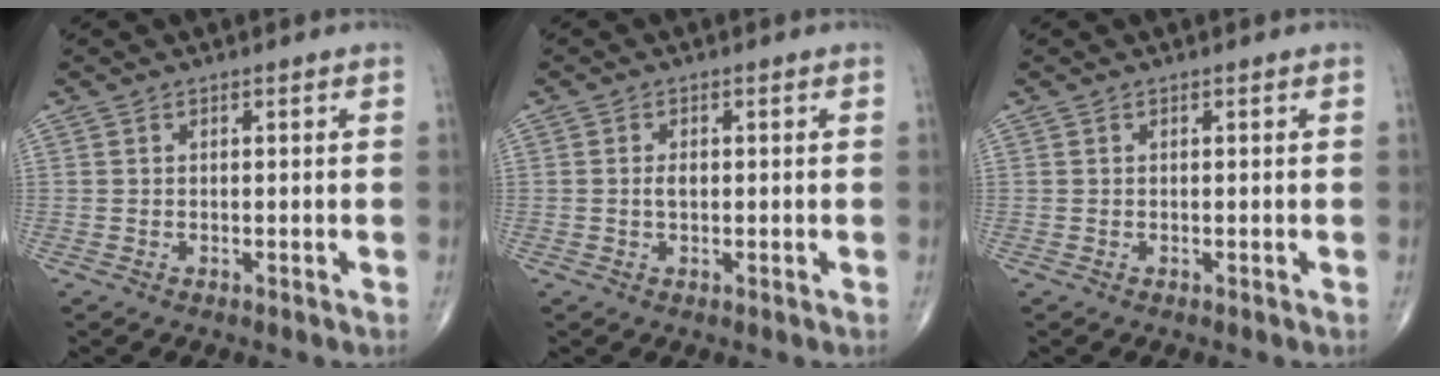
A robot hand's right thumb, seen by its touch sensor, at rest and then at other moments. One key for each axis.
{"total": 1.7, "fx": 0.0, "fy": 1.0, "fz": 1.3, "tx": -0.025, "ty": 0.001, "tz": -0.002}
{"total": 0.0}